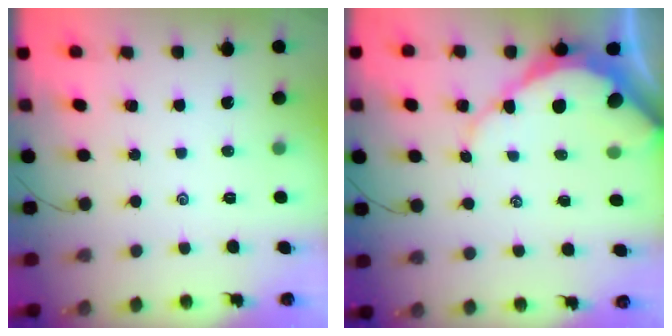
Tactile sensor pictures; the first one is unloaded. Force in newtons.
{"total": 8.9, "press": 8.8, "slide": 0.8}